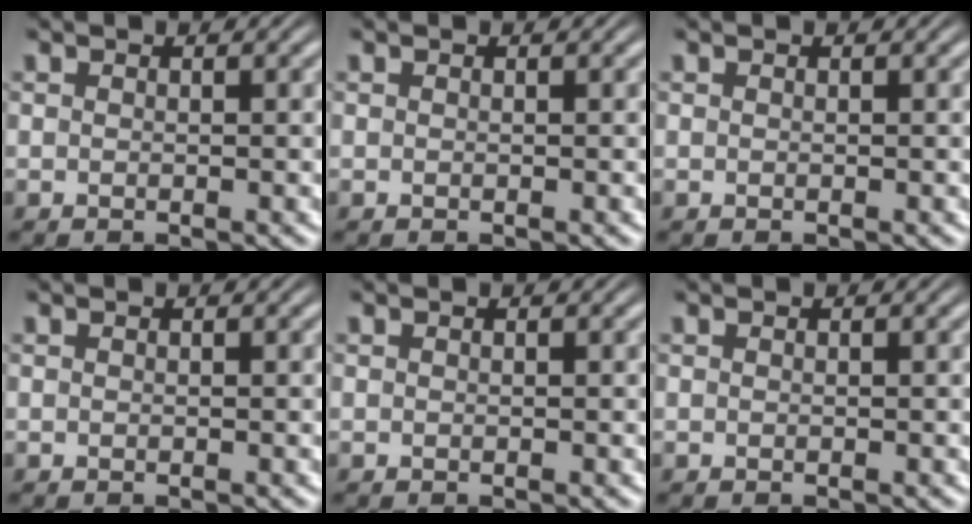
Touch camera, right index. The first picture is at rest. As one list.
[{"total": 0.0}, {"total": 0.0}, {"total": 0.0}, {"total": 0.0}, {"total": 0.0}]